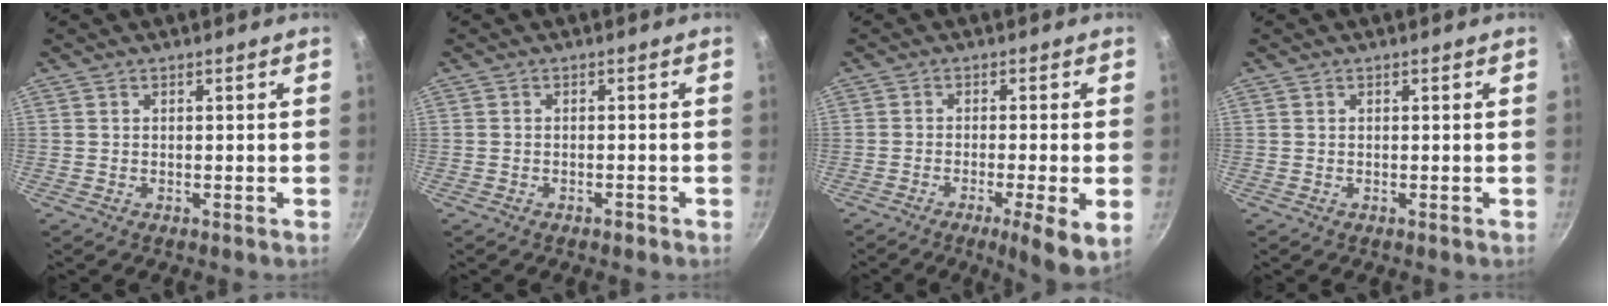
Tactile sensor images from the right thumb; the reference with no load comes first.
{"total": 1.2, "force": [-0.9, 0.6, 0.6], "torque": [-0.011, 0.012, -0.010]}
{"total": 7.9, "force": [-2.6, 1.1, 7.4], "torque": [-0.119, 0.000, -0.040]}
{"total": 0.0}